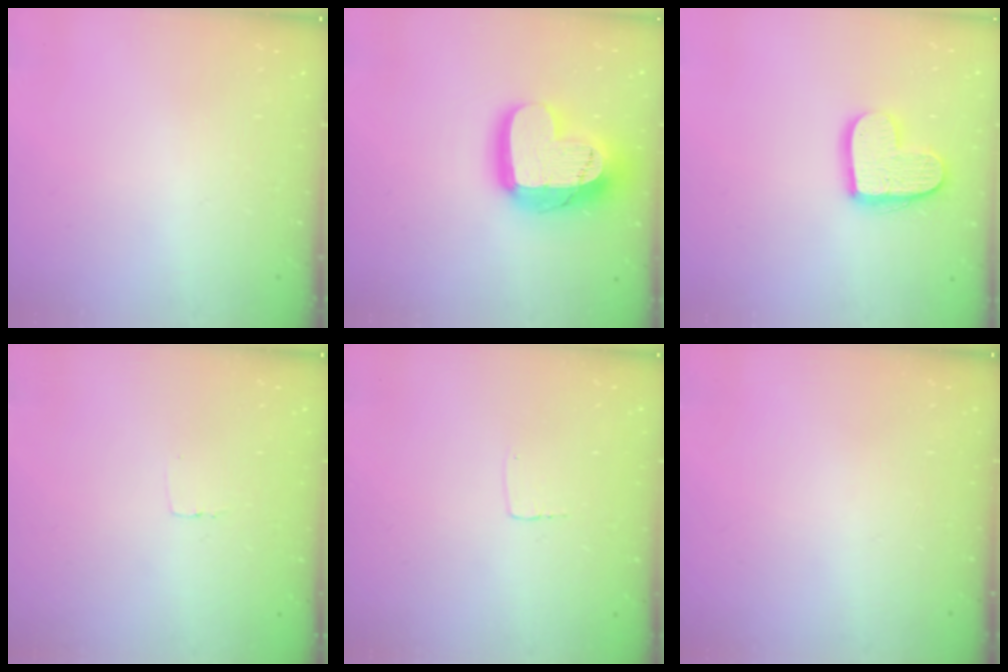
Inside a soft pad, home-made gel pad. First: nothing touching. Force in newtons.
{"total": 24.2, "press": 24.1, "slide": 1.8}
{"total": 13.2, "press": 13.1, "slide": 0.7}
{"total": 2.3, "press": 2.3, "slide": 0.1}
{"total": 2.6, "press": 2.6, "slide": 0.1}
{"total": 0.0}